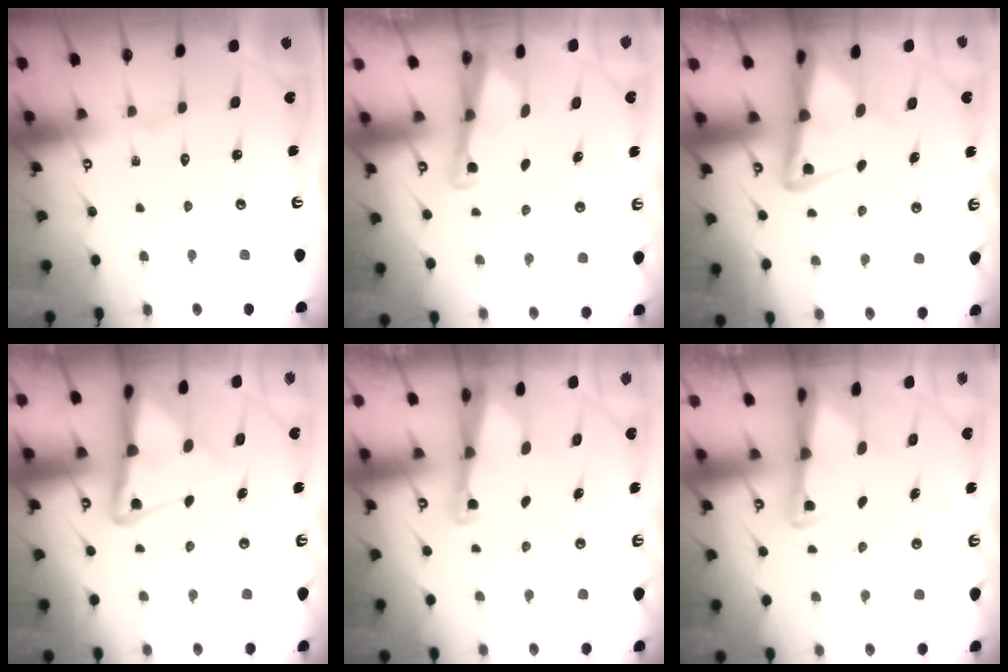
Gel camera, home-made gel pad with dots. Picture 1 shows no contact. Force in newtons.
{"total": 2.8, "press": 2.8, "slide": 0.2}
{"total": 5.5, "press": 5.4, "slide": 1.3}
{"total": 7.5, "press": 7.5, "slide": 1.0}
{"total": 2.7, "press": 2.7, "slide": 0.2}
{"total": 2.5, "press": 2.5, "slide": 0.5}